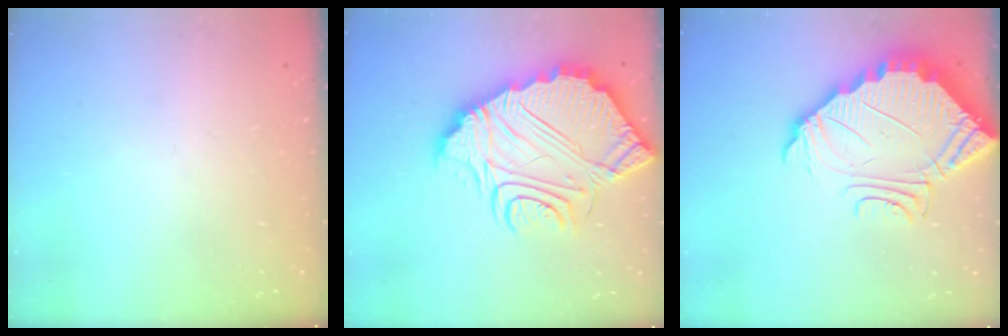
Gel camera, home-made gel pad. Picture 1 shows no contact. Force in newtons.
{"total": 19.4, "press": 19.3, "slide": 1.3}
{"total": 7.3, "press": 7.3, "slide": 0.4}